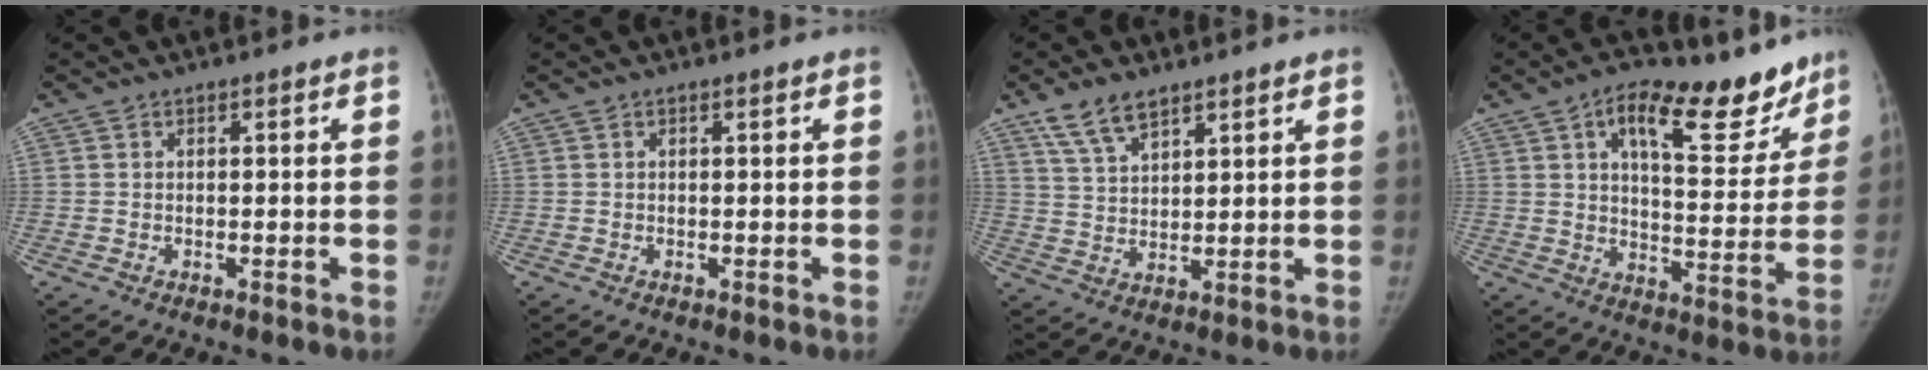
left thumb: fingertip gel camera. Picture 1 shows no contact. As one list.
[{"total": 0.0}, {"total": 7.2, "force": [5.2, 3.0, 4.0], "torque": [-0.063, -0.021, 0.105]}, {"total": 18.1, "force": [11.6, 8.0, 11.5], "torque": [-0.106, -0.046, 0.171]}]